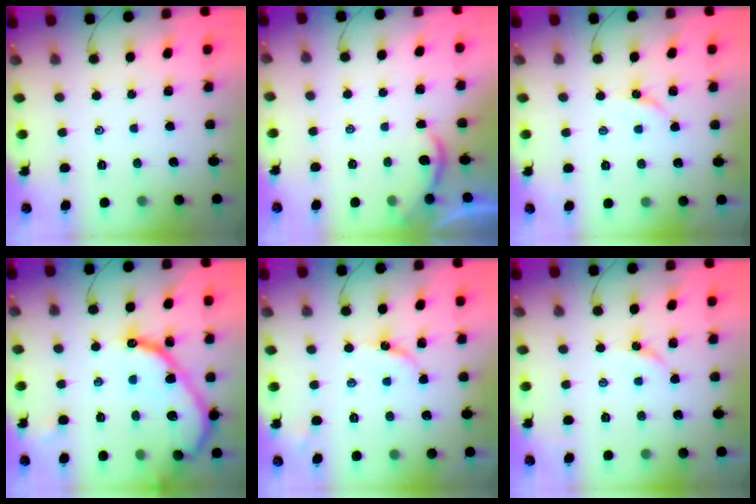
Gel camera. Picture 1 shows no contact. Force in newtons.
{"total": 1.2, "press": 1.1, "slide": 0.1}
{"total": 2.9, "press": 2.9, "slide": 0.3}
{"total": 16.9, "press": 16.9, "slide": 1.1}
{"total": 6.0, "press": 6.0, "slide": 0.5}
{"total": 2.9, "press": 2.9, "slide": 0.3}